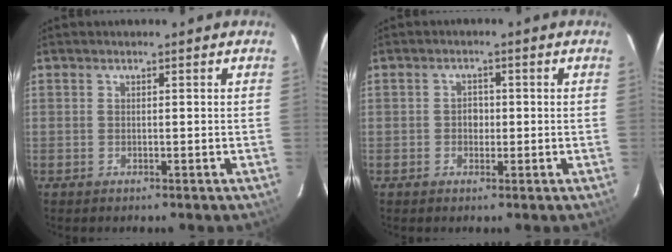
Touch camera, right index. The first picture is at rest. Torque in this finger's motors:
{"motor_torque": [0.07, 0.02, 0.10, 0.03]}